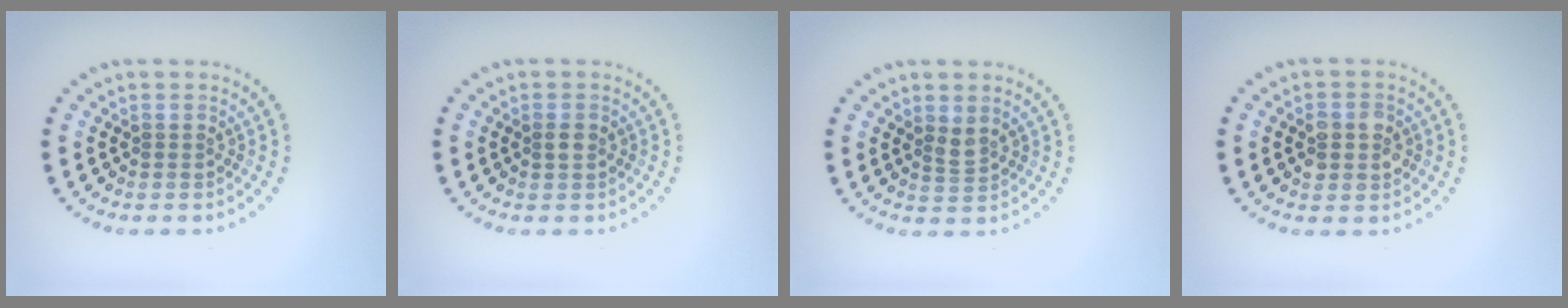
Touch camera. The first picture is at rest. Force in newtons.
{"total": 1.0, "press": 0.9, "slide": 0.2}
{"total": 1.5, "press": 1.1, "slide": 0.9}
{"total": 2.7, "press": 2.7, "slide": 0.3}